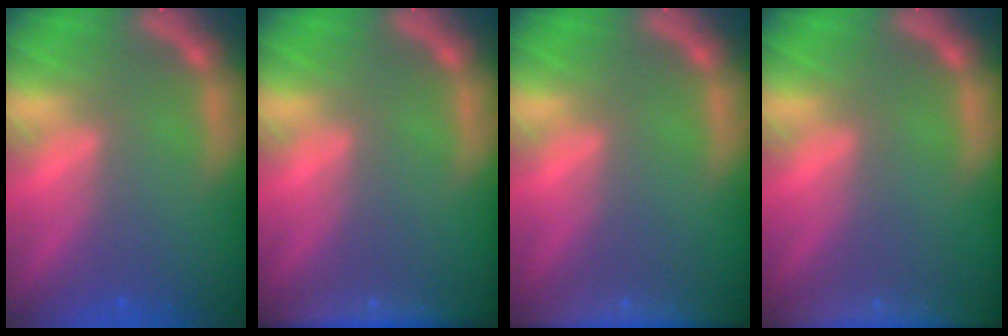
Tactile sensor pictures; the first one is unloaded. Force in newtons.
{"total": 4.5}
{"total": 6.0}
{"total": 6.9}